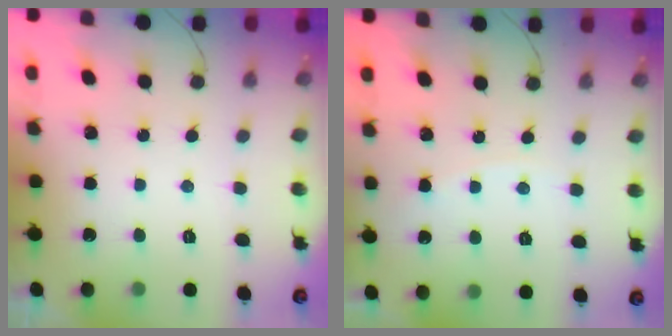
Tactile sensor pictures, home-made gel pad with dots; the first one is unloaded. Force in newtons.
{"total": 2.6, "press": 2.6, "slide": 0.2}